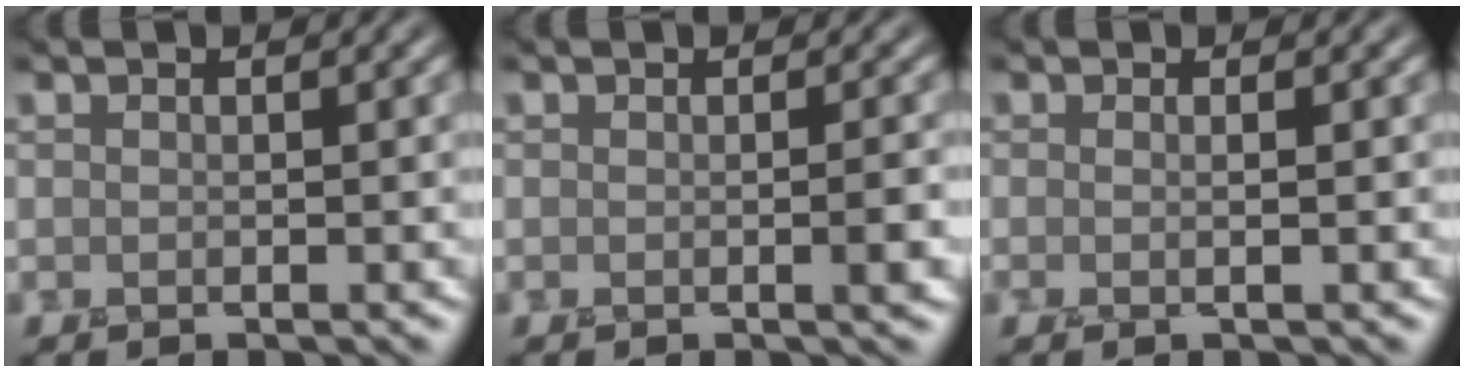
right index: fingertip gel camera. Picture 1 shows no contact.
{"total": 1.3, "force": [-0.3, 0.1, 1.3], "torque": [-0.018, -0.006, -0.005]}
{"total": 1.0, "force": [-0.1, 0.3, 1.0], "torque": [-0.010, -0.005, -0.011]}